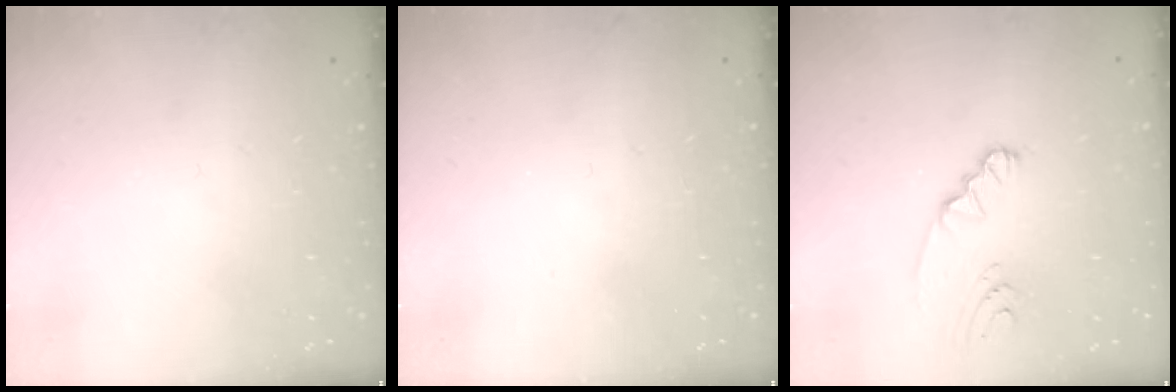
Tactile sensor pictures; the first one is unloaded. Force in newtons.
{"total": 0.0}
{"total": 2.8, "press": 2.6, "slide": 1.2}